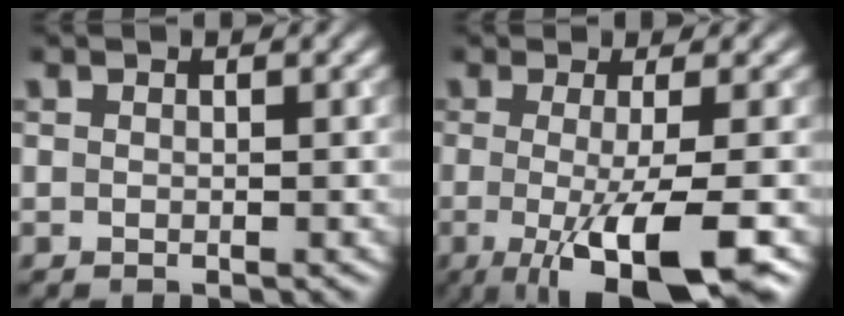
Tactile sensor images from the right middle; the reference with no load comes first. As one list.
[{"total": 8.8, "force": [-2.5, 2.0, 8.2], "torque": [-0.113, -0.017, -0.042]}]